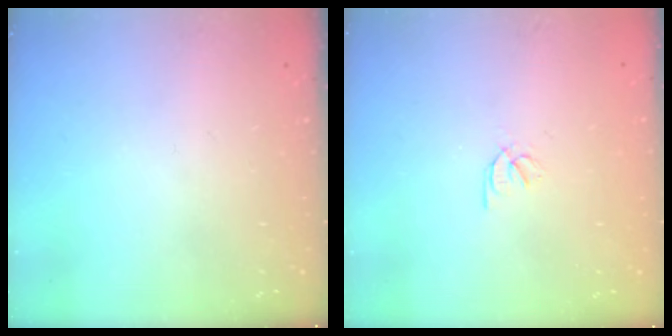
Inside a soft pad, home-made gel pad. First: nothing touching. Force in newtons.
{"total": 2.1, "press": 2.1, "slide": 0.1}